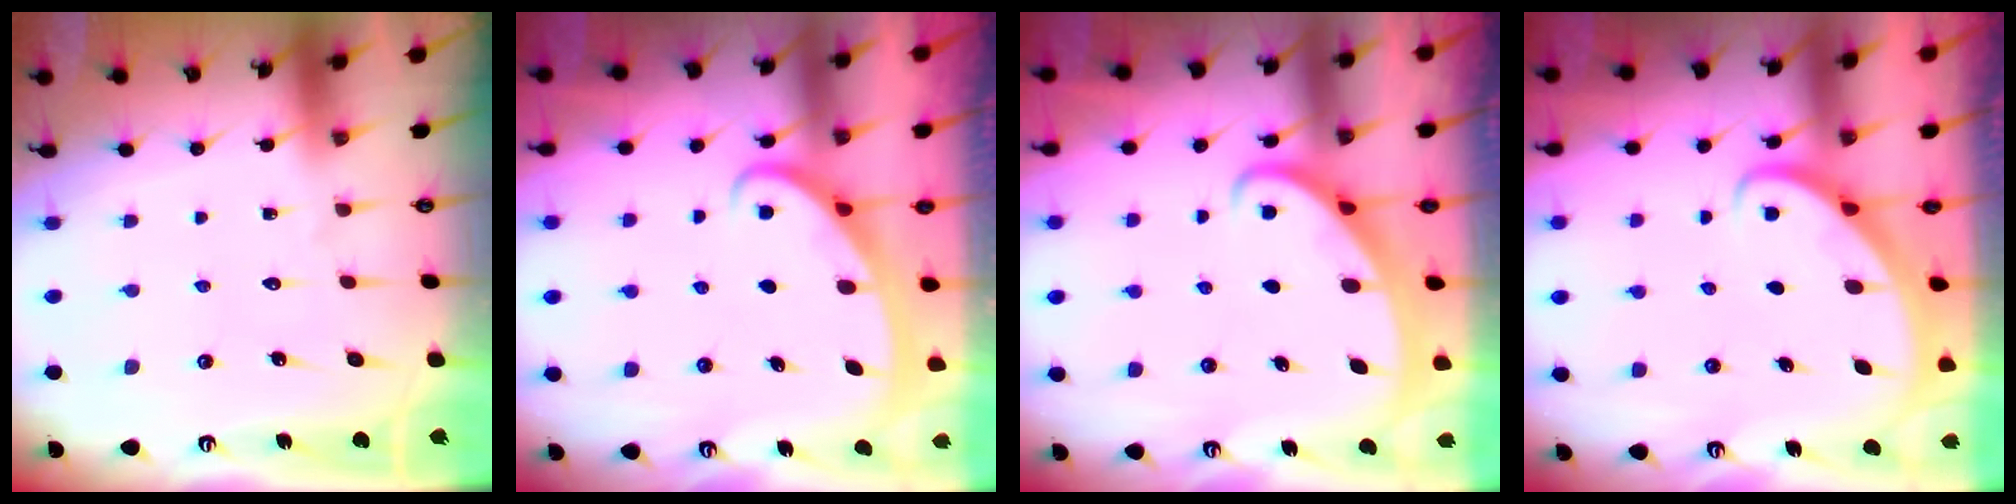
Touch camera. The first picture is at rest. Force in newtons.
{"total": 2.5, "press": 2.5, "slide": 0.4}
{"total": 2.3, "press": 2.3, "slide": 0.2}
{"total": 2.8, "press": 2.8, "slide": 0.2}